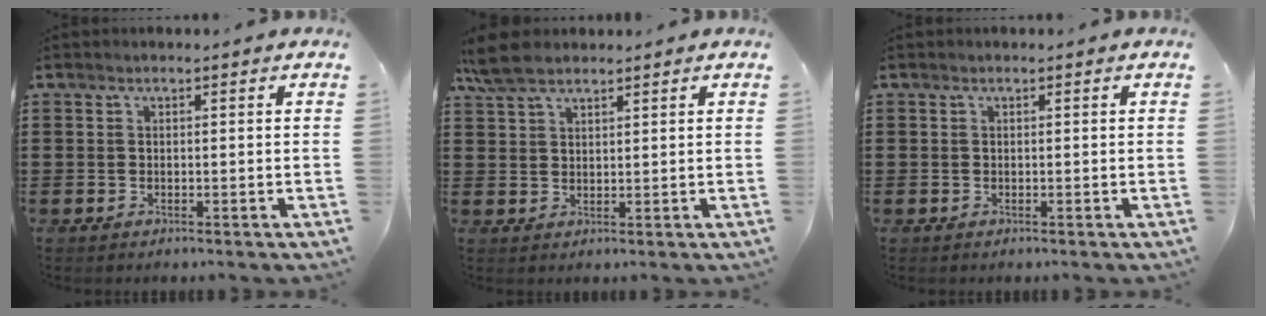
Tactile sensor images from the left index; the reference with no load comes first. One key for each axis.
{"total": 5.3, "fx": 3.9, "fy": 2.0, "fz": 2.9, "tx": -0.067, "ty": 0.004, "tz": 0.074}
{"total": 0.0}